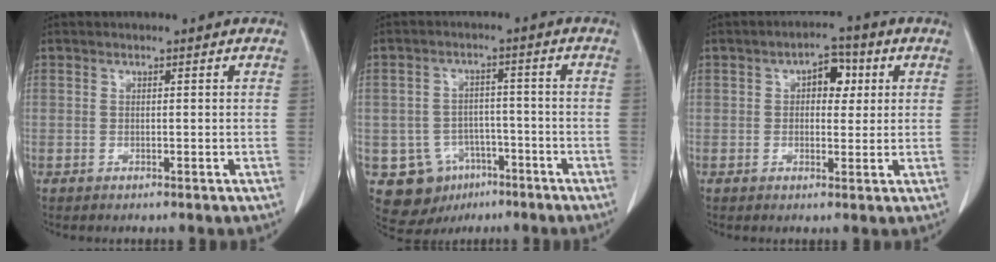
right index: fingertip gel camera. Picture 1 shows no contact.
{"total": 9.7, "force": [-4.6, 8.2, 2.6], "torque": [-0.048, 0.016, -0.057]}
{"total": 4.8, "force": [1.3, 2.7, 3.7], "torque": [-0.051, 0.016, 0.018]}